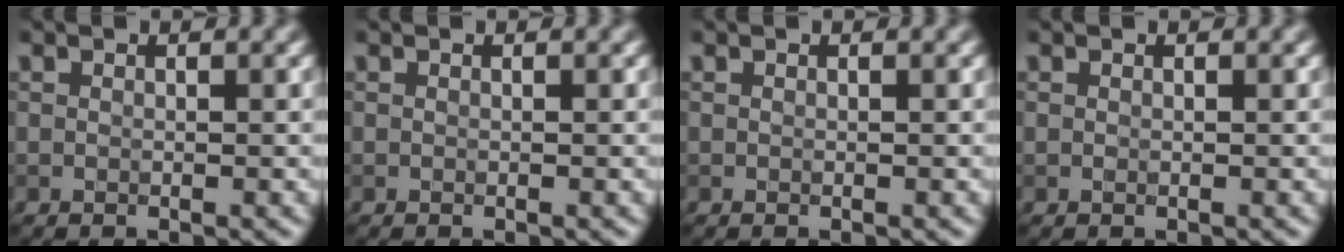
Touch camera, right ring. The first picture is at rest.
{"total": 0.0}
{"total": 0.0}
{"total": 0.0}